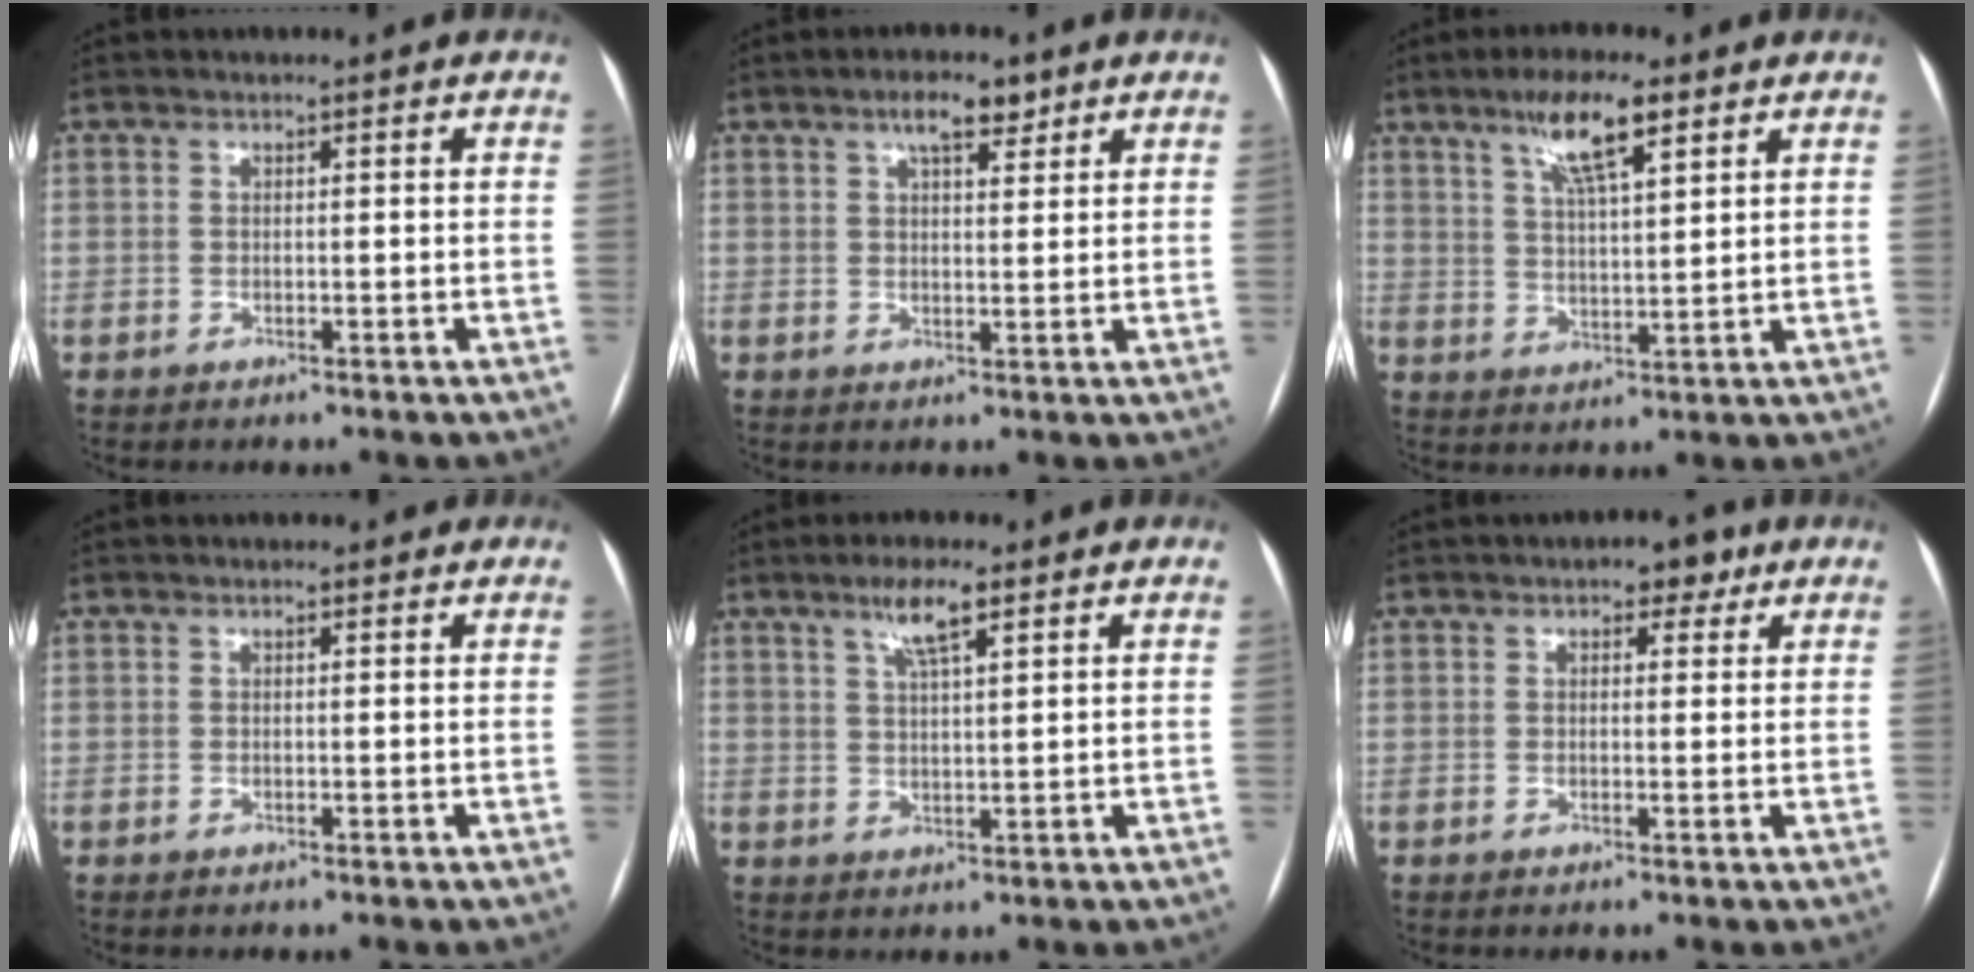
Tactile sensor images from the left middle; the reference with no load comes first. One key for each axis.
{"total": 4.6, "fx": 3.0, "fy": 1.6, "fz": 3.1, "tx": -0.052, "ty": 0.007, "tz": 0.048}
{"total": 8.3, "fx": 5.0, "fy": 1.4, "fz": 6.5, "tx": -0.122, "ty": 0.008, "tz": 0.090}
{"total": 1.0, "fx": 0.7, "fy": 0.5, "fz": 0.4, "tx": -0.013, "ty": 0.007, "tz": 0.008}
{"total": 5.1, "fx": 3.1, "fy": 0.6, "fz": 4.0, "tx": -0.077, "ty": 0.005, "tz": 0.055}
{"total": 3.5, "fx": 2.0, "fy": 1.9, "fz": 2.1, "tx": -0.023, "ty": 0.015, "tz": 0.024}